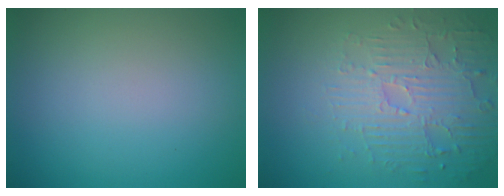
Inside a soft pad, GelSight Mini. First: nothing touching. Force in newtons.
{"total": 4.9, "press": 3.7, "slide": 3.2}